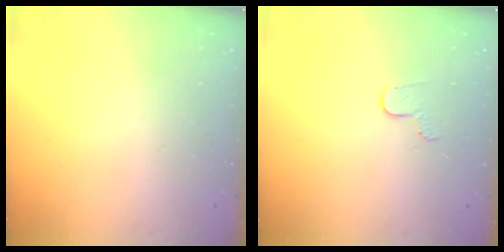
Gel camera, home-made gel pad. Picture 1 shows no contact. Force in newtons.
{"total": 4.9, "press": 4.8, "slide": 0.4}